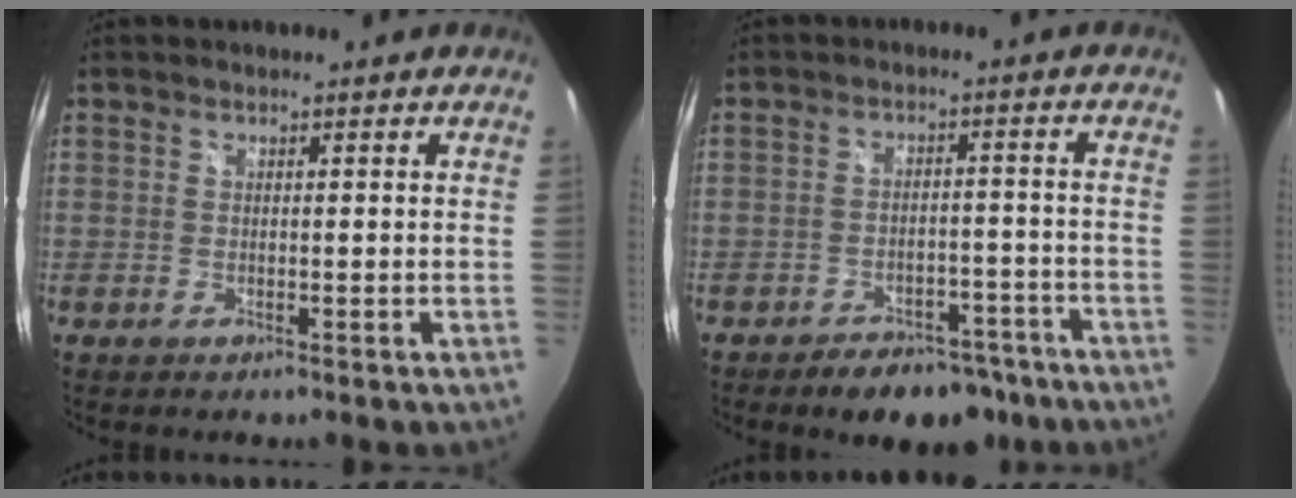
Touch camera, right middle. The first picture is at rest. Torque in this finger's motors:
{"motor_torque": [0.48, -0.67, 0.14, 0.03]}